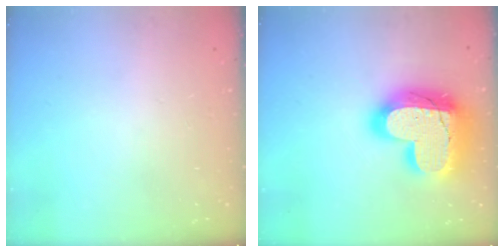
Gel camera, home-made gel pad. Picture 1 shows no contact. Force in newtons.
{"total": 27.3, "press": 27.2, "slide": 2.0}